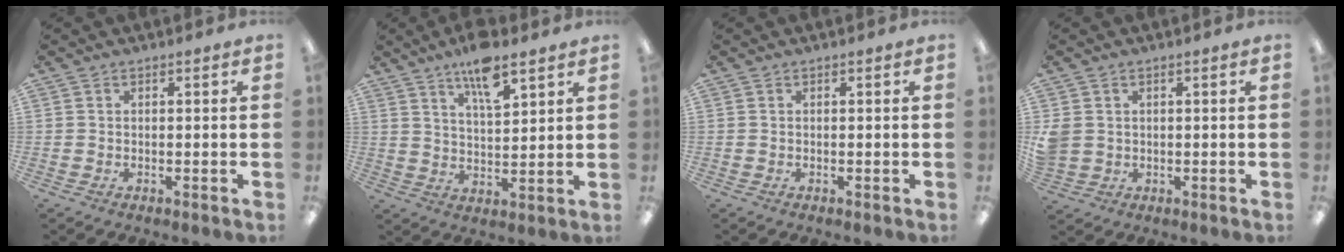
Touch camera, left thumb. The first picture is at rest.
{"total": 9.6, "force": [6.9, 3.0, 6.0], "torque": [-0.101, -0.034, 0.118]}
{"total": 0.0}
{"total": 3.6, "force": [0.7, 3.3, 1.3], "torque": [-0.027, 0.007, 0.017]}